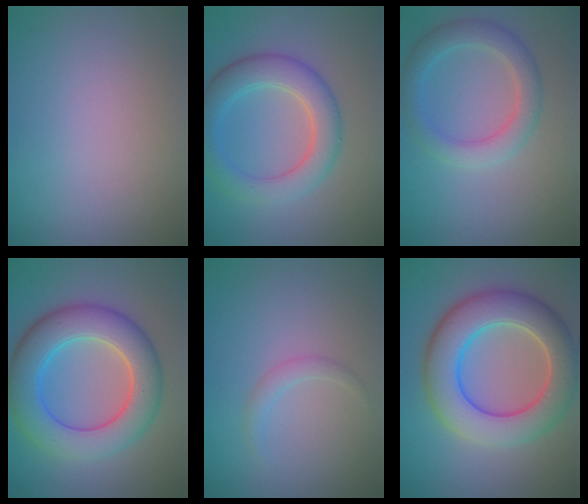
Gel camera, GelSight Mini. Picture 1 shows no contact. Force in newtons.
{"total": 5.2, "press": 5.2, "slide": 0.1}
{"total": 3.6, "press": 3.6, "slide": 0.2}
{"total": 8.3, "press": 8.3, "slide": 0.5}
{"total": 1.1, "press": 1.1, "slide": 0.1}
{"total": 8.9, "press": 8.9, "slide": 0.3}